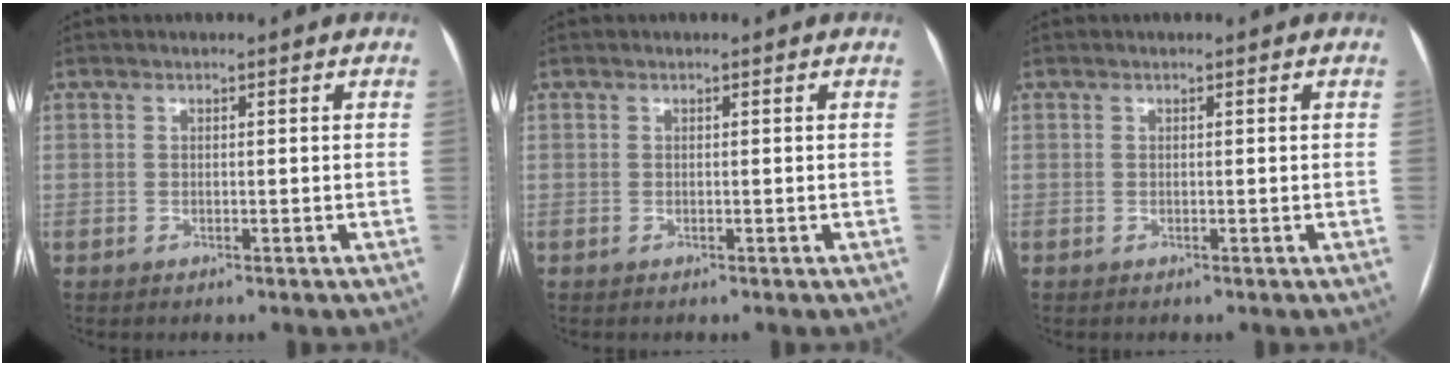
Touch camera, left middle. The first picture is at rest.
{"total": 0.0}
{"total": 0.0}